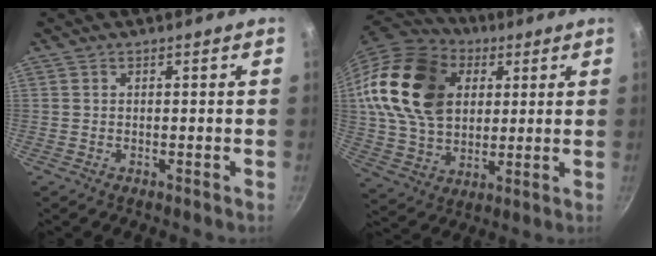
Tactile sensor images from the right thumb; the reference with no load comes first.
{"total": 23.5, "force": [7.2, 16.7, 14.9], "torque": [-0.255, -0.002, 0.131]}